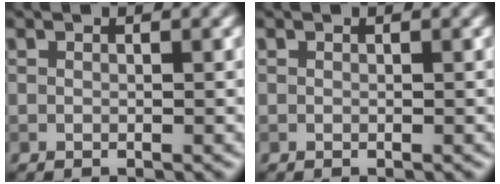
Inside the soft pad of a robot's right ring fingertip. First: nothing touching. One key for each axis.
{"total": 0.0}